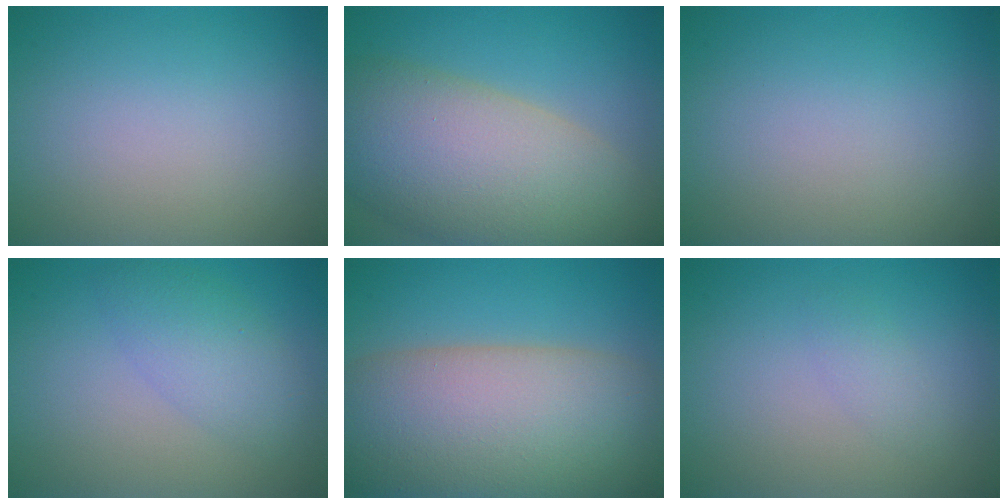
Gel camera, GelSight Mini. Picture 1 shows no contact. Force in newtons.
{"total": 12.7, "press": 12.7, "slide": 0.9}
{"total": 0.0}
{"total": 3.5, "press": 3.4, "slide": 0.1}
{"total": 14.3, "press": 14.3, "slide": 0.8}
{"total": 1.1, "press": 1.1, "slide": 0.0}